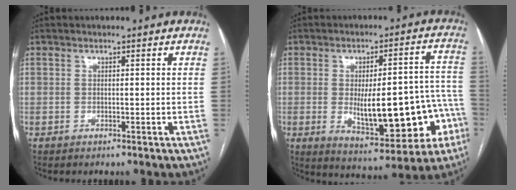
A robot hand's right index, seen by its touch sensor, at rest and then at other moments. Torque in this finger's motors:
{"motor_torque": [1.23, -0.65, 0.42, 0.19]}